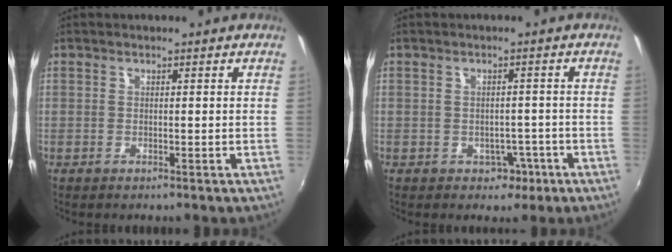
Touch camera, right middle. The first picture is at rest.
{"total": 3.3, "force": [-1.6, 2.7, 1.1], "torque": [-0.023, 0.005, -0.011]}